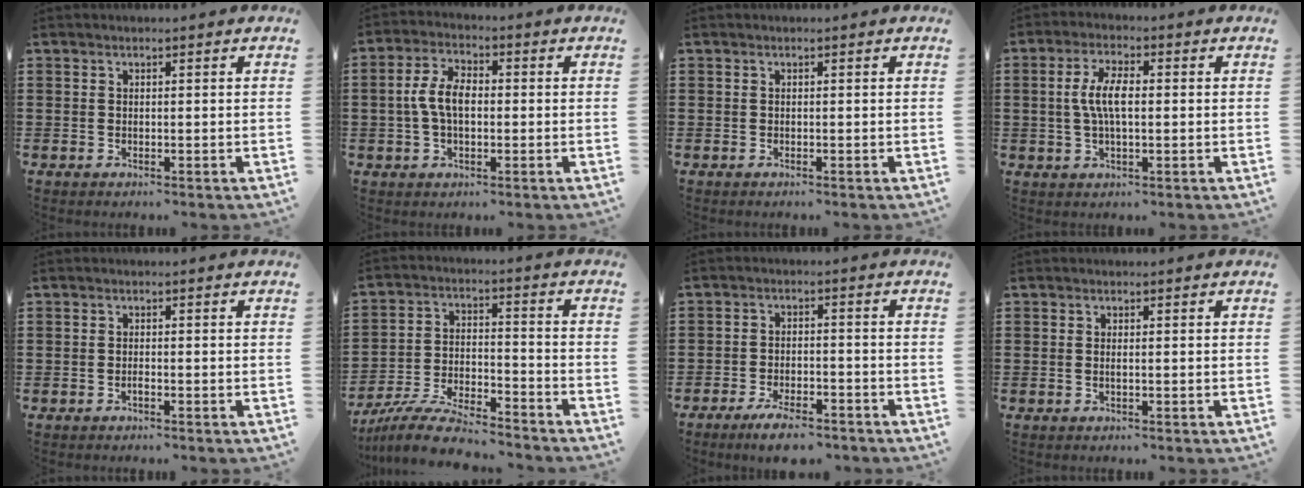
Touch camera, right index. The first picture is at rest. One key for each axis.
{"total": 6.0, "fx": -0.3, "fy": 3.2, "fz": 5.1, "tx": -0.124, "ty": 0.000, "tz": -0.015}
{"total": 0.0}
{"total": 6.0, "fx": 0.1, "fy": 2.2, "fz": 5.6, "tx": -0.125, "ty": -0.001, "tz": -0.007}
{"total": 0.7, "fx": -0.5, "fy": 0.0, "fz": 0.5, "tx": -0.012, "ty": -0.007, "tz": -0.008}
{"total": 8.4, "fx": -7.9, "fy": 0.8, "fz": 2.9, "tx": -0.062, "ty": 0.010, "tz": -0.153}
{"total": 4.7, "fx": -4.2, "fy": 0.6, "fz": 2.1, "tx": -0.041, "ty": 0.000, "tz": -0.079}
{"total": 0.6, "fx": -0.1, "fy": -0.1, "fz": 0.6, "tx": -0.011, "ty": -0.007, "tz": 0.000}